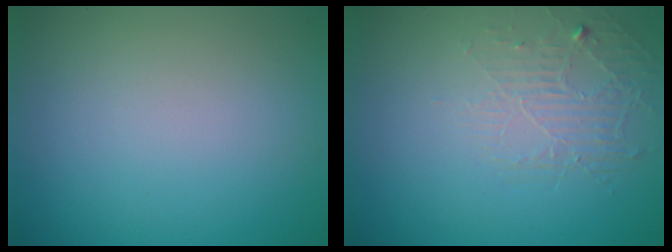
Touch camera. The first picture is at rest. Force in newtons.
{"total": 1.8, "press": 0.8, "slide": 1.6}